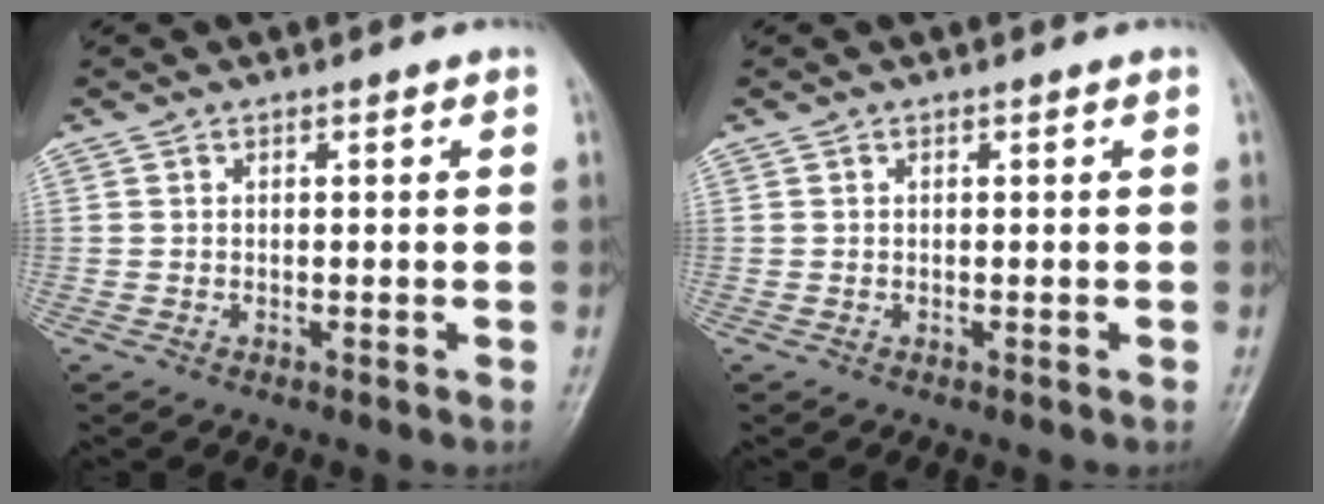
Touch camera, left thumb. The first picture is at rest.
{"total": 0.0}